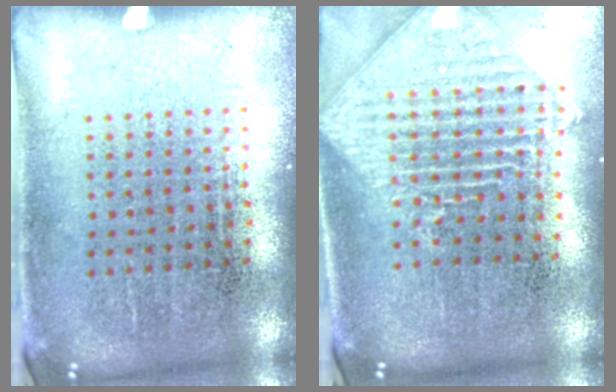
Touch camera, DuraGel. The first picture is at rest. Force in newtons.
{"total": 2.0, "press": 1.7, "slide": 1.2}